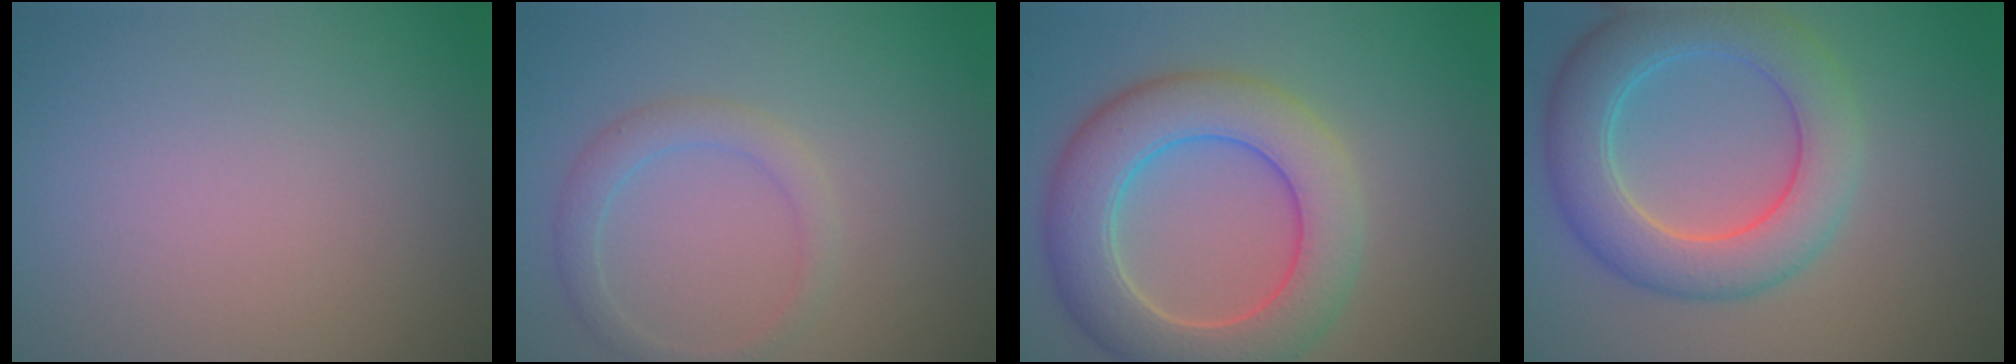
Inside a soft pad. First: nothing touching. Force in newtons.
{"total": 2.1, "press": 2.1, "slide": 0.1}
{"total": 8.2, "press": 8.2, "slide": 0.4}
{"total": 7.1, "press": 7.1, "slide": 0.5}